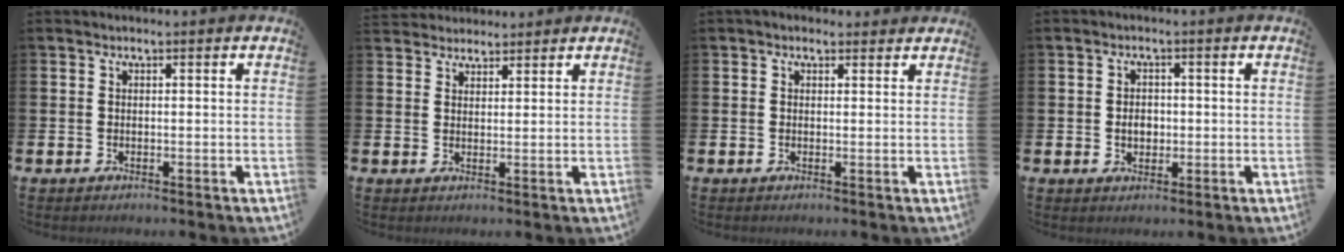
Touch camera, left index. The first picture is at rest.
{"total": 2.8, "force": [2.7, 0.8, -0.4], "torque": [0.004, -0.010, 0.049]}
{"total": 1.1, "force": [0.9, 0.6, 0.3], "torque": [0.006, 0.003, 0.012]}
{"total": 2.5, "force": [-0.2, 1.9, 1.5], "torque": [-0.013, -0.001, -0.011]}